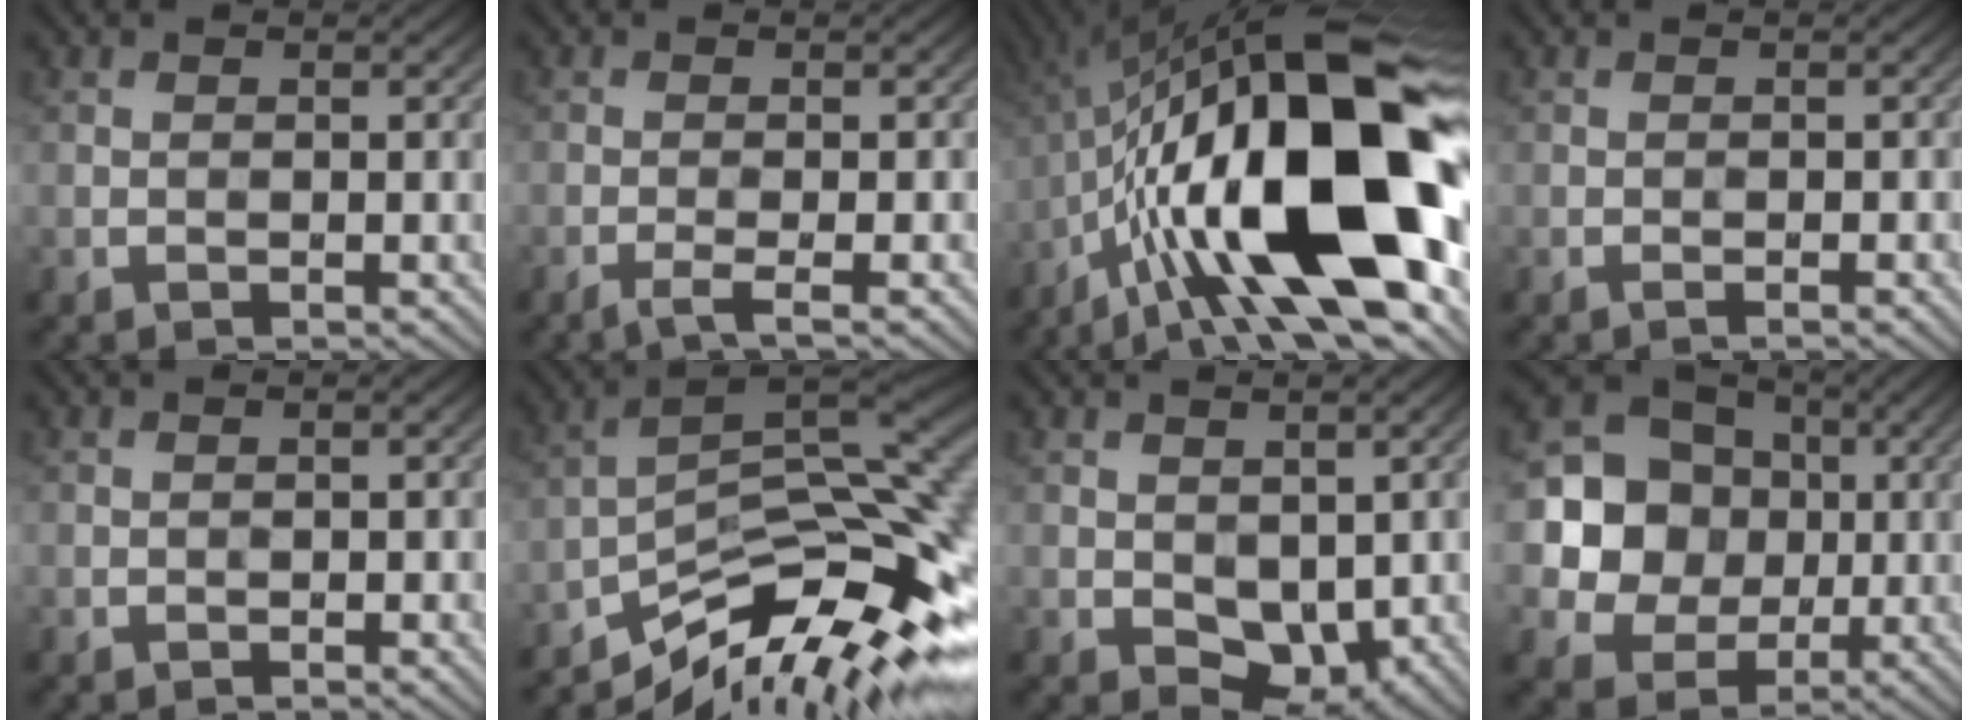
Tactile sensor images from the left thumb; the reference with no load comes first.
{"total": 2.4, "force": [-1.4, 0.3, 1.9], "torque": [-0.029, 0.007, -0.035]}
{"total": 23.1, "force": [-5.0, 8.1, 21.0], "torque": [-0.374, 0.011, -0.089]}
{"total": 0.9, "force": [-0.6, 0.2, 0.7], "torque": [-0.012, 0.001, -0.010]}
{"total": 0.9, "force": [-0.5, 0.5, 0.7], "torque": [-0.008, 0.001, -0.007]}
{"total": 14.0, "force": [-7.3, 4.5, 11.1], "torque": [-0.178, 0.007, -0.130]}
{"total": 5.5, "force": [-0.2, 3.7, 4.1], "torque": [-0.069, -0.014, 0.002]}
{"total": 12.9, "force": [0.6, 11.7, 5.5], "torque": [-0.151, 0.003, 0.004]}